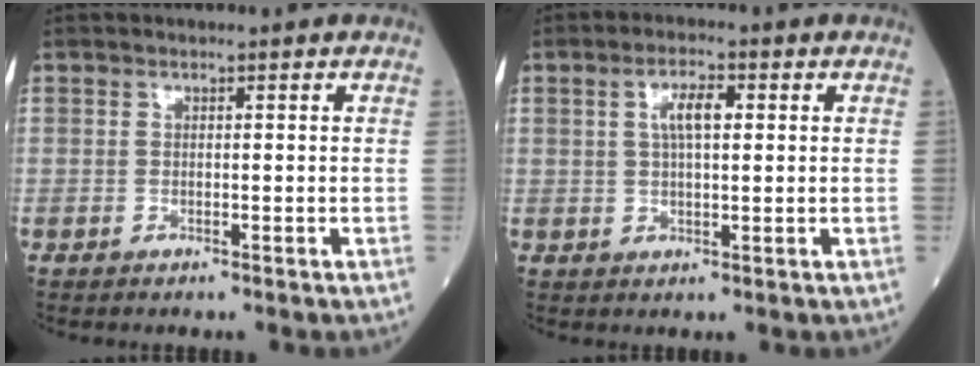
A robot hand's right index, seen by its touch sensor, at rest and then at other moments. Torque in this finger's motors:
{"motor_torque": [0.08, 0.04, 0.10, 0.03]}